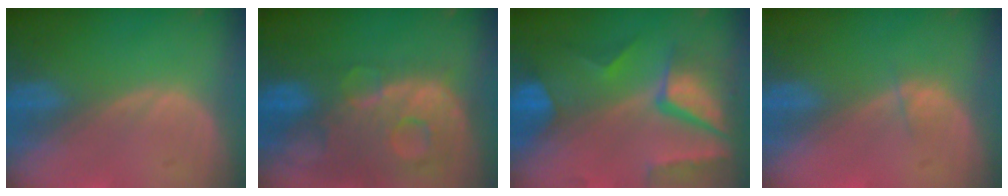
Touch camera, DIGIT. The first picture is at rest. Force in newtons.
{"total": 13.7, "press": 11.2, "slide": 7.8}
{"total": 10.5, "press": 8.8, "slide": 5.7}
{"total": 1.1, "press": 1.0, "slide": 0.4}